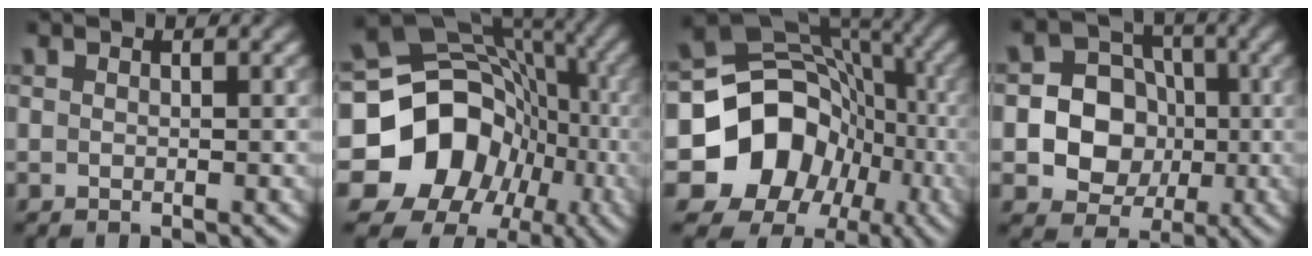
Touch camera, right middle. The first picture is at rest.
{"total": 17.2, "force": [-5.6, 14.7, 7.0], "torque": [-0.135, -0.007, -0.106]}
{"total": 15.0, "force": [-5.2, 12.9, 5.7], "torque": [-0.106, -0.005, -0.111]}
{"total": 8.8, "force": [-1.1, 8.1, 3.2], "torque": [-0.060, 0.017, -0.037]}